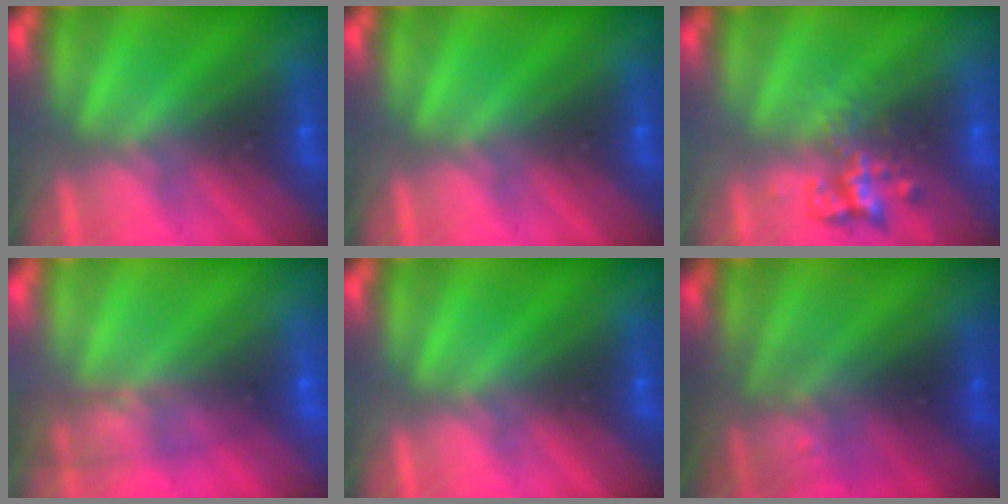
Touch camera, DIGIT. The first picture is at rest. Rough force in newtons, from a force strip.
{"total": 0.0}
{"total": 2.3}
{"total": 9.7}
{"total": 0.0}
{"total": 2.7}